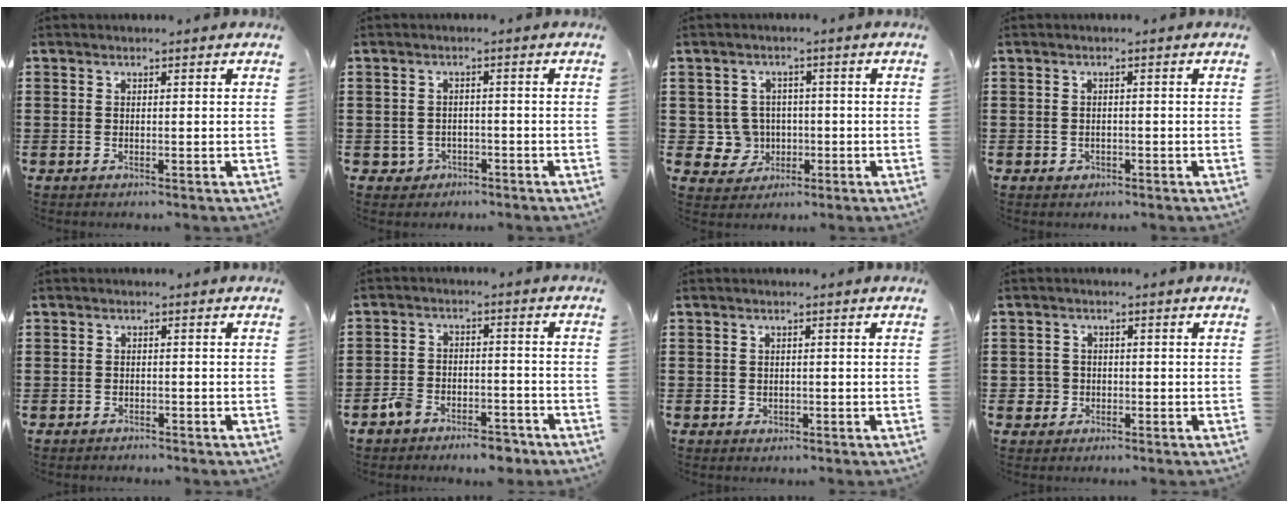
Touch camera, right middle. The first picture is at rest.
{"total": 1.9, "force": [-1.3, 1.4, 0.2], "torque": [-0.012, 0.000, -0.032]}
{"total": 4.8, "force": [-0.3, 4.7, 1.0], "torque": [-0.039, 0.012, -0.005]}
{"total": 0.9, "force": [-0.4, 0.7, 0.3], "torque": [-0.008, 0.003, -0.009]}
{"total": 0.9, "force": [-0.8, 0.4, -0.2], "torque": [0.002, 0.004, -0.019]}
{"total": 5.3, "force": [-4.8, 1.7, 1.5], "torque": [-0.043, 0.011, -0.100]}
{"total": 0.7, "force": [0.0, 0.7, 0.2], "torque": [-0.006, 0.004, -0.001]}
{"total": 2.4, "force": [-0.6, 2.3, 0.3], "torque": [-0.015, 0.005, -0.017]}